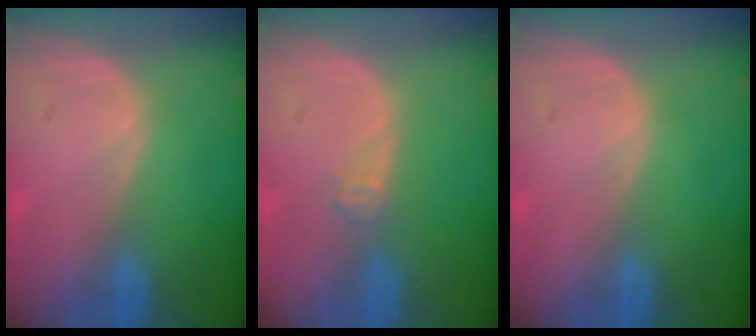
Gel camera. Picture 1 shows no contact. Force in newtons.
{"total": 1.7, "press": 1.4, "slide": 1.0}
{"total": 0.0}